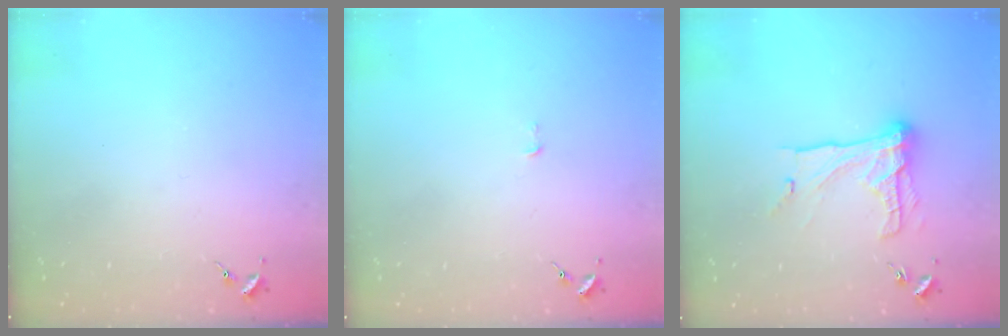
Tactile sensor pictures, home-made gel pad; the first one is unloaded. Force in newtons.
{"total": 2.6, "press": 2.6, "slide": 0.2}
{"total": 15.8, "press": 15.8, "slide": 1.2}